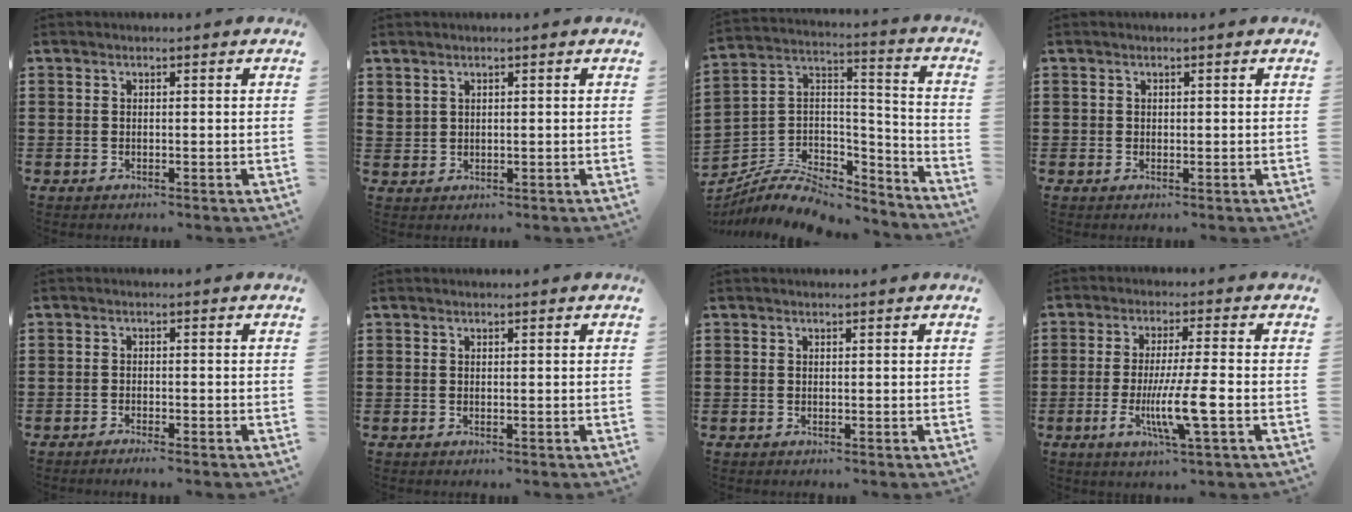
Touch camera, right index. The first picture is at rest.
{"total": 1.3, "force": [1.0, 0.7, 0.3], "torque": [-0.010, 0.003, 0.019]}
{"total": 7.2, "force": [-5.5, 3.6, 2.9], "torque": [-0.066, 0.005, -0.105]}
{"total": 0.6, "force": [0.1, 0.5, 0.1], "torque": [-0.003, 0.003, 0.002]}
{"total": 1.7, "force": [-1.6, -0.2, 0.3], "torque": [-0.008, 0.002, -0.031]}
{"total": 0.0}
{"total": 0.0}
{"total": 8.7, "force": [-2.3, 0.4, 8.4], "torque": [-0.166, -0.021, -0.045]}